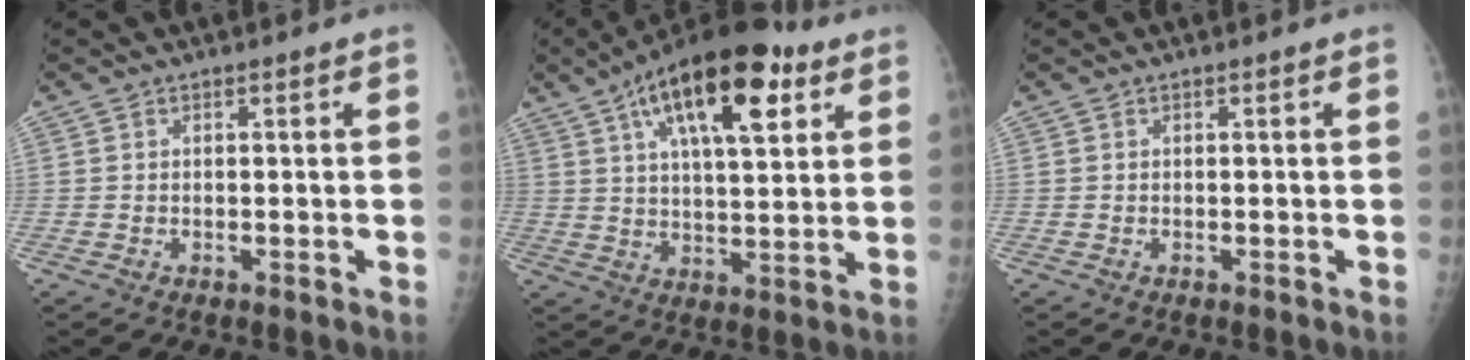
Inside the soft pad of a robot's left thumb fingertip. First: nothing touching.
{"total": 19.4, "force": [9.1, 7.7, 15.3], "torque": [-0.228, -0.012, 0.145]}
{"total": 0.0}